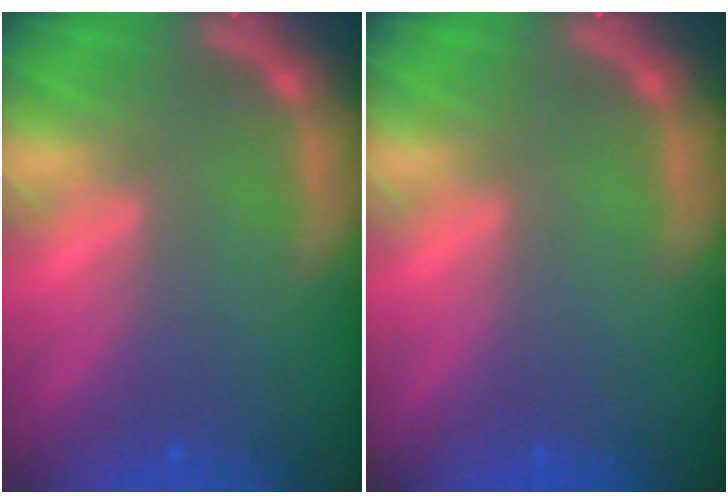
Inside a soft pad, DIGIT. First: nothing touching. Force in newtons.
{"total": 0.0}